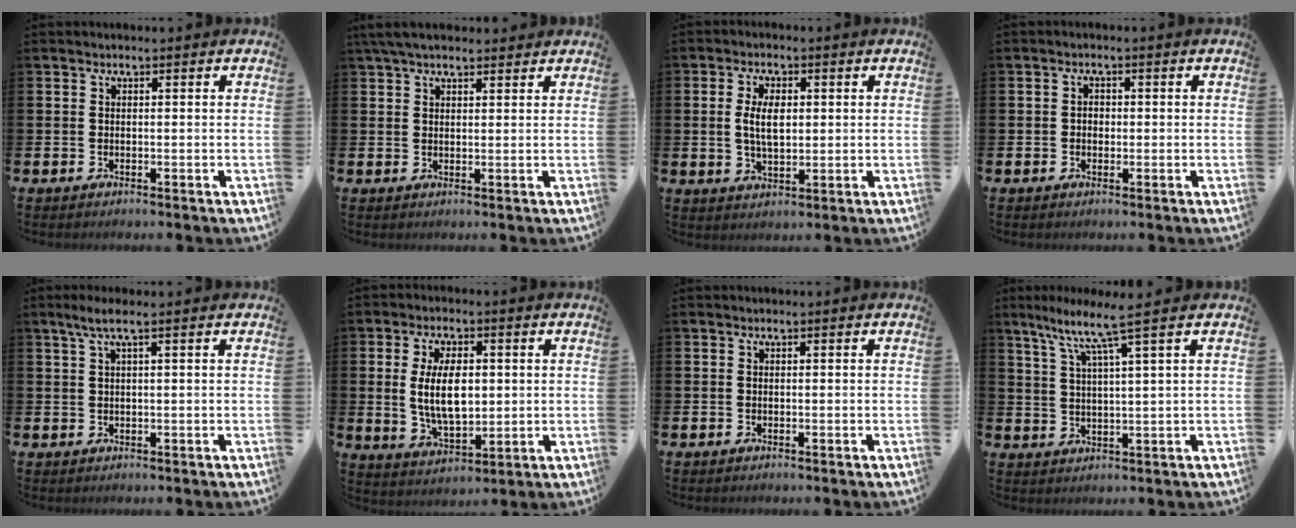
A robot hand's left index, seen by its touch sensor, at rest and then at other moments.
{"total": 4.0, "force": [3.4, 1.3, 1.6], "torque": [-0.038, -0.004, 0.064]}
{"total": 4.8, "force": [1.0, 2.5, 4.0], "torque": [-0.058, 0.000, 0.011]}
{"total": 1.4, "force": [-0.1, 1.2, 0.8], "torque": [0.001, 0.001, -0.008]}
{"total": 2.4, "force": [1.3, 0.0, 2.1], "torque": [-0.043, 0.004, 0.022]}
{"total": 8.0, "force": [1.2, 4.1, 6.8], "torque": [-0.114, 0.000, 0.015]}
{"total": 0.0}
{"total": 6.5, "force": [4.1, 0.0, 5.0], "torque": [-0.112, -0.016, 0.064]}